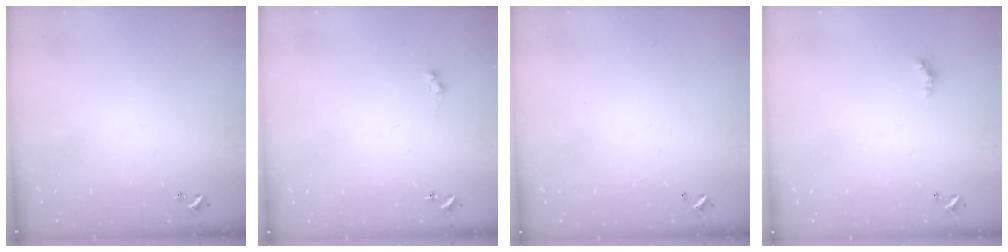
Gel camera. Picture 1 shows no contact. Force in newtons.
{"total": 1.0, "press": 0.9, "slide": 0.4}
{"total": 2.8, "press": 2.8, "slide": 0.1}
{"total": 1.6, "press": 1.6, "slide": 0.4}